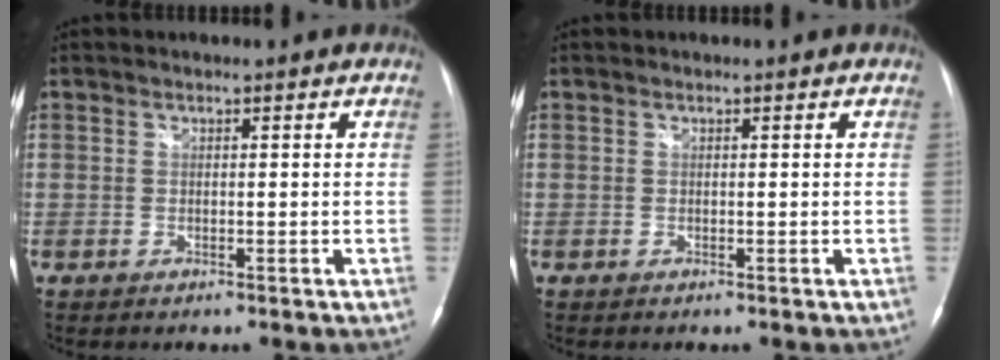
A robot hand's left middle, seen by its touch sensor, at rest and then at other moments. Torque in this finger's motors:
{"motor_torque": [0.03, -0.12, 0.08, 0.01]}